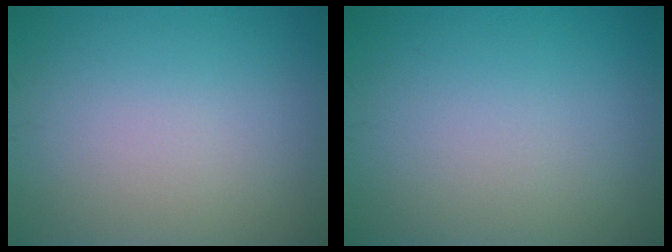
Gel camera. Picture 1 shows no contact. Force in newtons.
{"total": 0.0}